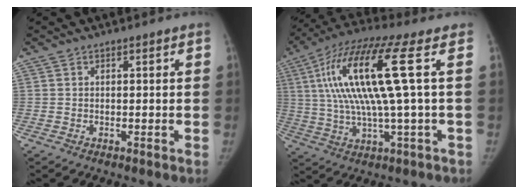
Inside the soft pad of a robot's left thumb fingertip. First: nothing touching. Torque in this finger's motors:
{"motor_torque": [0.22, 0.89, 2.19, -0.59, 0.39]}